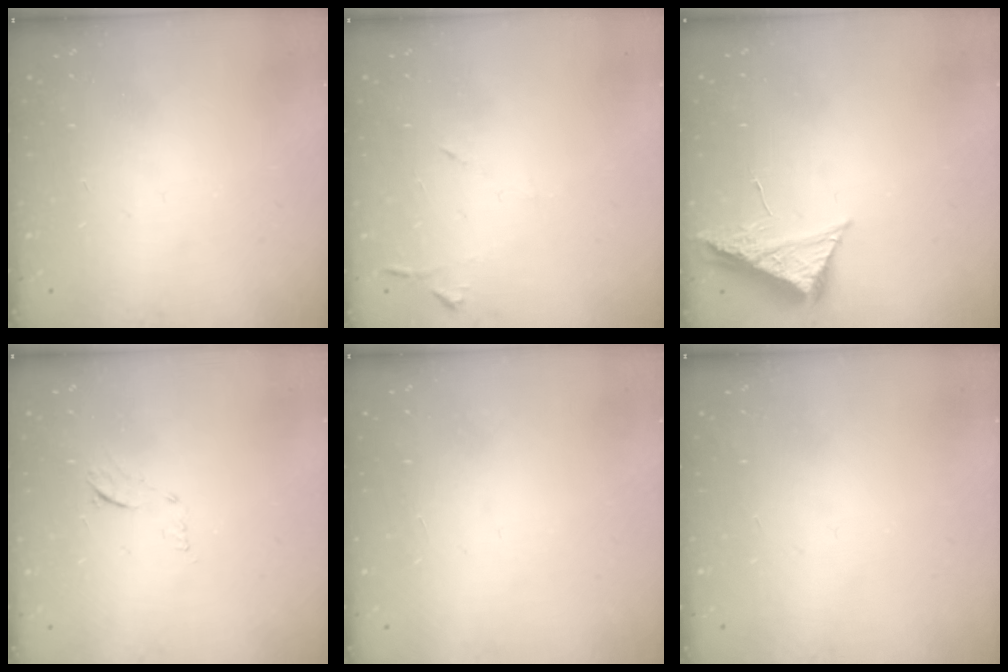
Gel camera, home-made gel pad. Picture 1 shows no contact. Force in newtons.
{"total": 6.7, "press": 6.7, "slide": 0.7}
{"total": 7.9, "press": 7.9, "slide": 0.8}
{"total": 6.2, "press": 6.1, "slide": 0.7}
{"total": 1.7, "press": 1.7, "slide": 0.1}
{"total": 0.0}